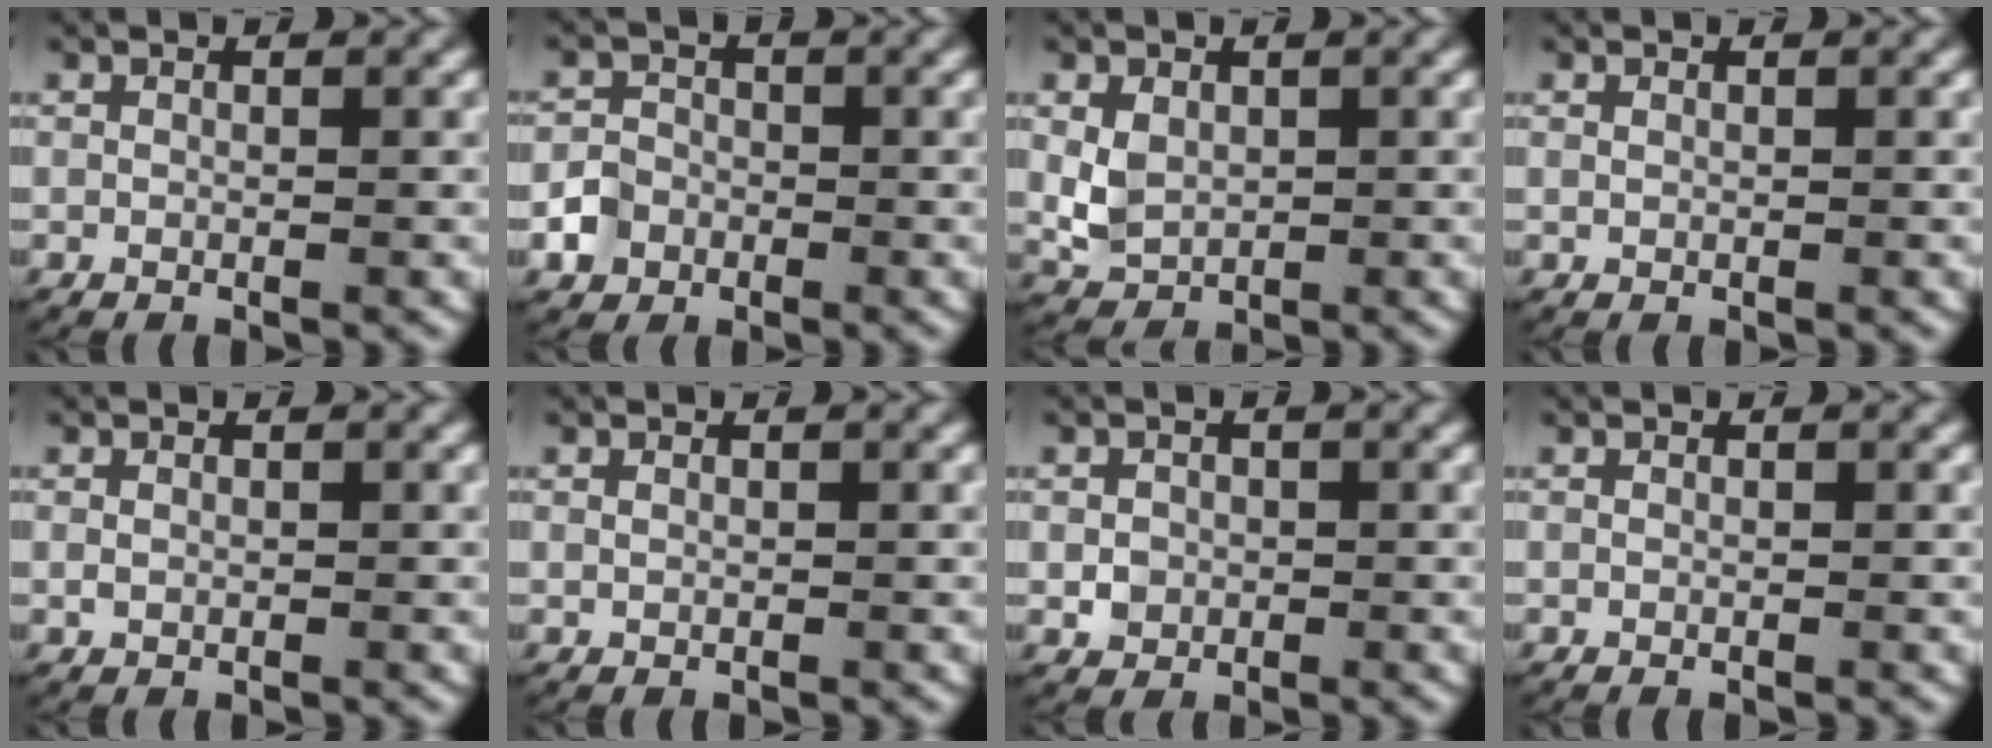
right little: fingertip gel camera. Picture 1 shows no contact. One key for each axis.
{"total": 2.4, "fx": -0.8, "fy": 2.2, "fz": 0.6, "tx": -0.013, "ty": 0.000, "tz": -0.019}
{"total": 2.9, "fx": 0.3, "fy": 2.4, "fz": 1.7, "tx": -0.047, "ty": -0.006, "tz": 0.014}
{"total": 0.0}
{"total": 0.5, "fx": 0.0, "fy": 0.4, "fz": 0.3, "tx": -0.011, "ty": 0.000, "tz": 0.002}
{"total": 0.0}
{"total": 1.3, "fx": -0.1, "fy": 1.2, "fz": 0.3, "tx": -0.007, "ty": 0.001, "tz": -0.003}
{"total": 0.0}